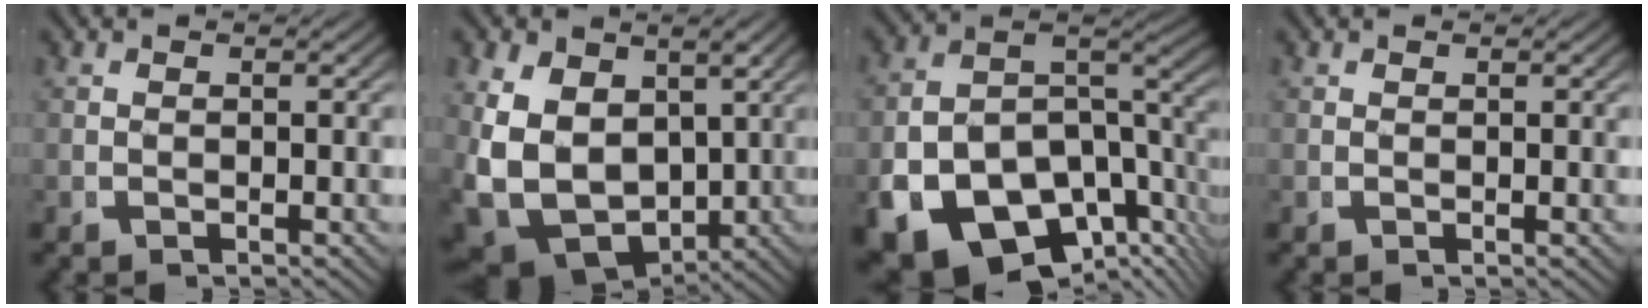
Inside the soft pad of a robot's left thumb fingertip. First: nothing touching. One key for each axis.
{"total": 13.4, "fx": -1.6, "fy": 10.4, "fz": 8.3, "tx": -0.232, "ty": -0.075, "tz": 0.003}
{"total": 18.0, "fx": -6.9, "fy": 13.2, "fz": 10.2, "tx": -0.220, "ty": -0.061, "tz": -0.101}
{"total": 0.0}